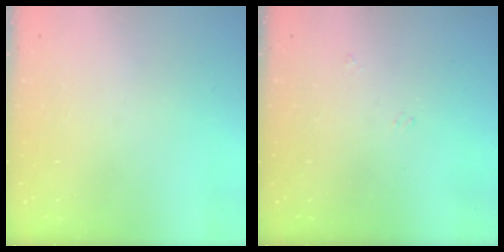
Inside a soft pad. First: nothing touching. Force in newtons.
{"total": 2.7, "press": 2.7, "slide": 0.4}